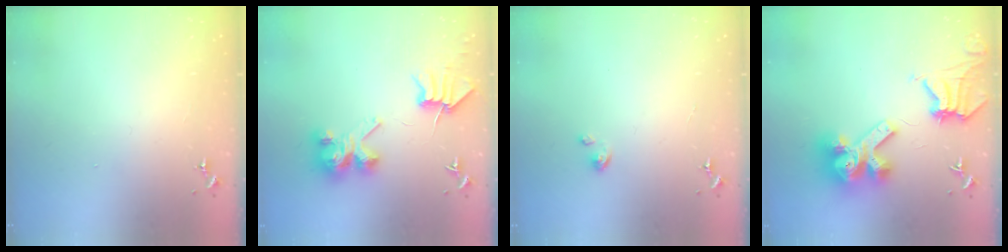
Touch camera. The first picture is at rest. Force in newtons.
{"total": 9.2, "press": 9.1, "slide": 1.1}
{"total": 2.7, "press": 2.7, "slide": 0.2}
{"total": 16.5, "press": 16.4, "slide": 2.2}